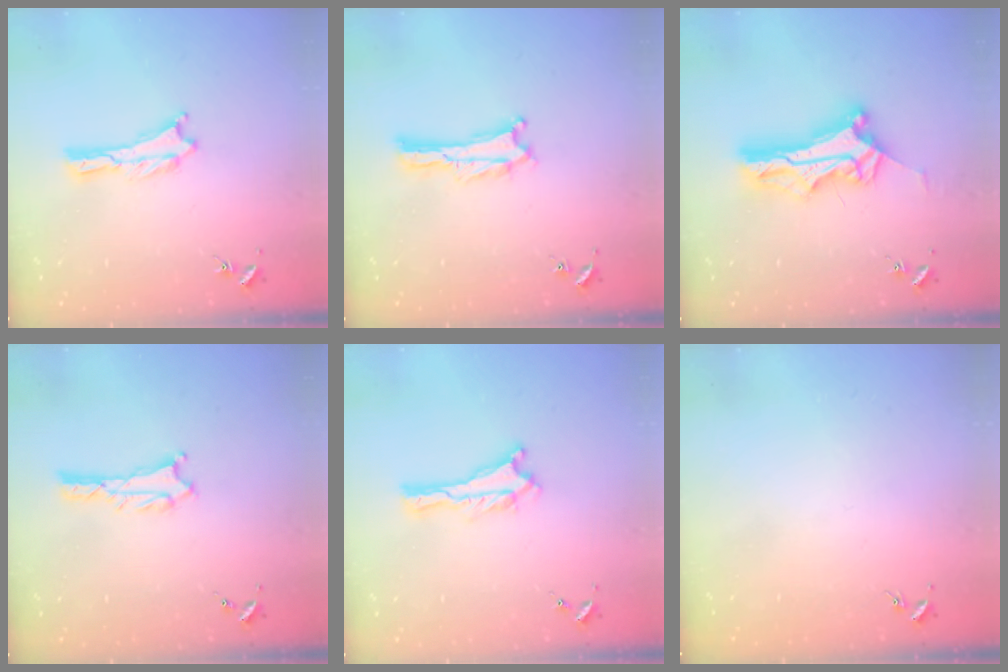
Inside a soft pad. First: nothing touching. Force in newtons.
{"total": 0.0}
{"total": 9.9, "press": 9.9, "slide": 0.8}
{"total": 1.3, "press": 1.3, "slide": 0.3}
{"total": 0.0}
{"total": 0.0}